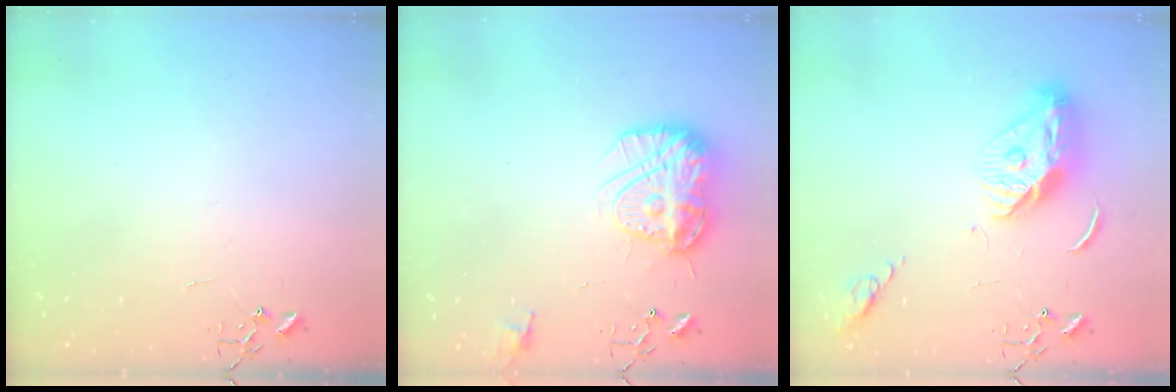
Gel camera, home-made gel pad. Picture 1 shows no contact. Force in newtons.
{"total": 15.6, "press": 15.5, "slide": 1.6}
{"total": 13.1, "press": 13.0, "slide": 1.3}